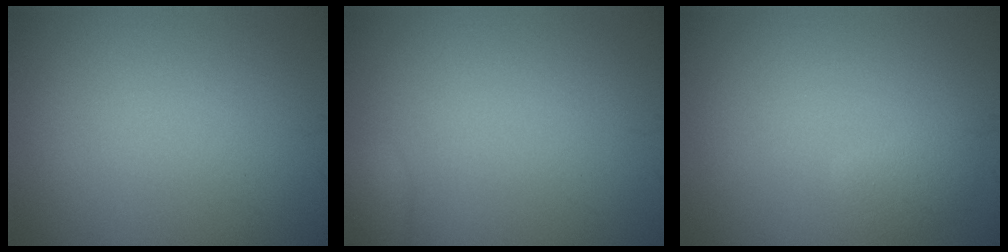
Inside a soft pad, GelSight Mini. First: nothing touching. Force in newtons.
{"total": 2.2, "press": 2.2, "slide": 0.1}
{"total": 1.4, "press": 1.4, "slide": 0.2}